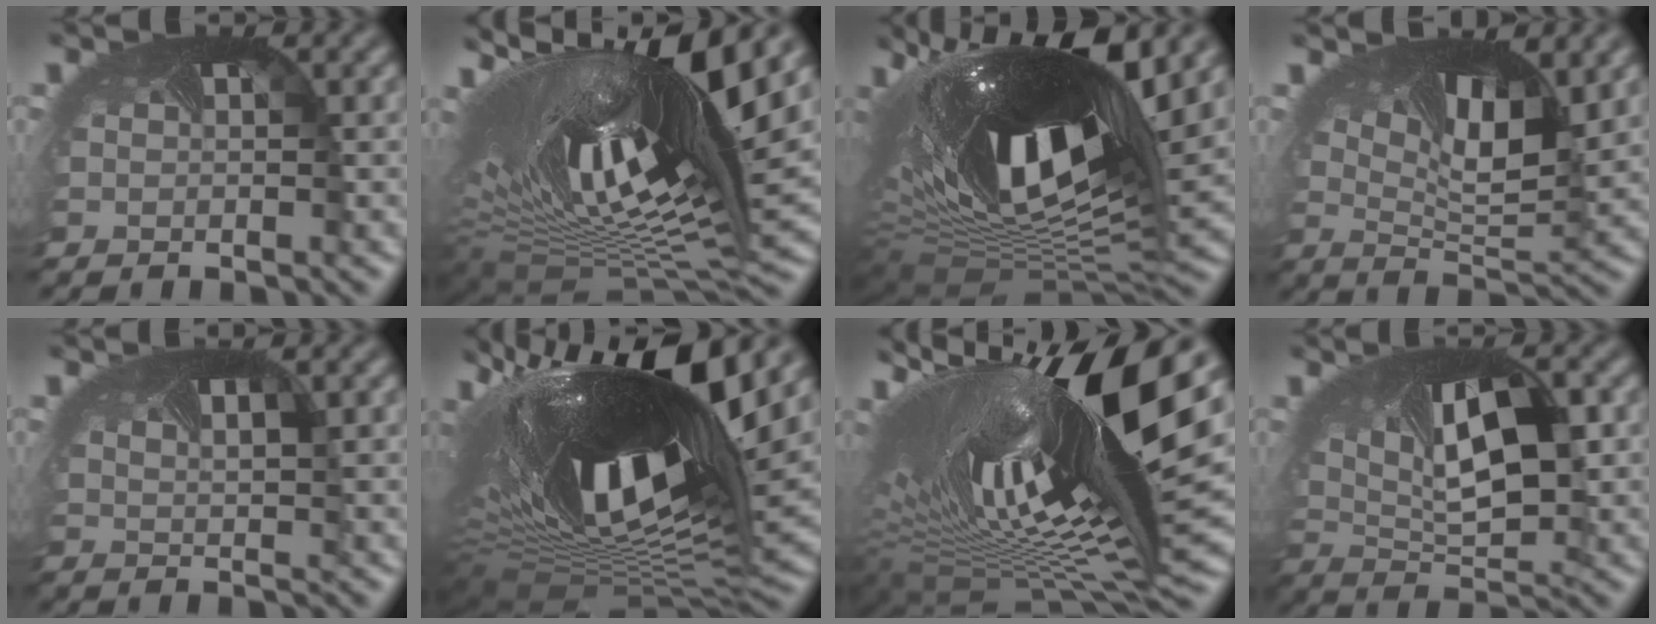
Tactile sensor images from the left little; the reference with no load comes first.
{"total": 18.4, "force": [5.7, 6.9, 16.1], "torque": [-0.301, 0.026, 0.087]}
{"total": 16.8, "force": [5.3, 8.0, 13.8], "torque": [-0.261, 0.005, 0.088]}
{"total": 7.5, "force": [3.3, 2.6, 6.2], "torque": [-0.105, -0.005, 0.054]}
{"total": 2.2, "force": [0.9, 0.6, 1.9], "torque": [-0.030, -0.001, 0.017]}
{"total": 18.1, "force": [5.2, 7.4, 15.6], "torque": [-0.286, 0.011, 0.079]}
{"total": 19.4, "force": [4.6, 6.3, 17.8], "torque": [-0.317, 0.008, 0.073]}
{"total": 10.3, "force": [1.9, 4.7, 9.0], "torque": [-0.145, -0.009, 0.033]}